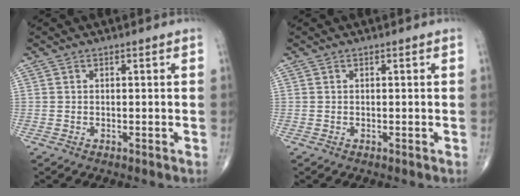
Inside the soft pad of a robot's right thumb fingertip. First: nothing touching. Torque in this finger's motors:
{"motor_torque": [0.00, 0.00, 0.00, 0.00, 0.00]}